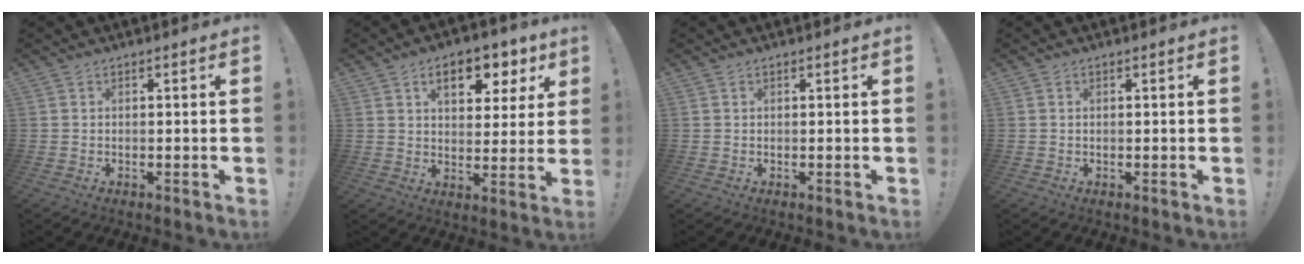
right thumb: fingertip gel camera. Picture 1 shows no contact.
{"total": 10.5, "force": [5.4, 5.9, 6.9], "torque": [-0.089, -0.022, 0.091]}
{"total": 0.0}
{"total": 0.0}